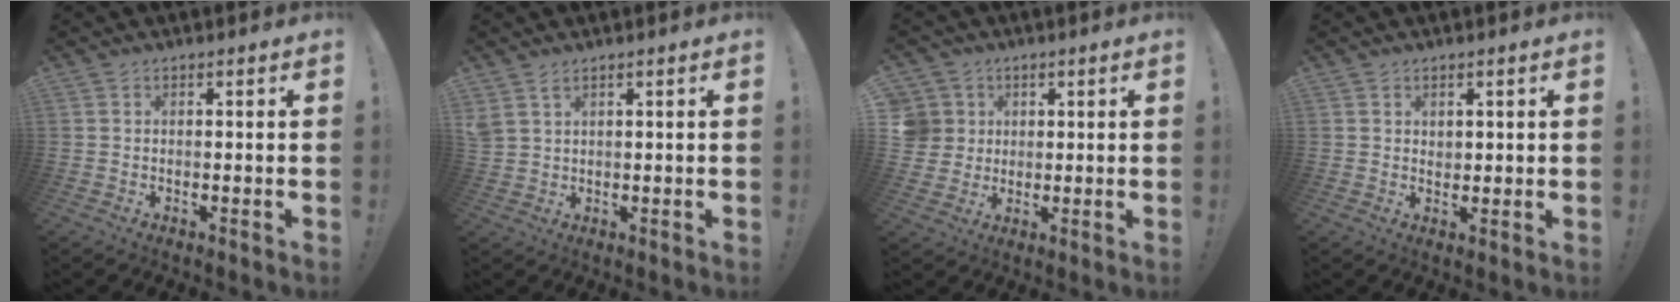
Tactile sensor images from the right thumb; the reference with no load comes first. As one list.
[{"total": 2.9, "force": [1.9, 1.1, 1.8], "torque": [-0.038, -0.007, 0.039]}, {"total": 7.2, "force": [2.2, 6.7, 1.4], "torque": [-0.030, -0.010, 0.048]}, {"total": 2.0, "force": [1.4, 1.4, 0.4], "torque": [0.005, -0.011, 0.023]}]